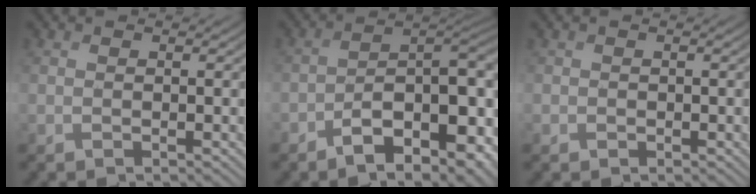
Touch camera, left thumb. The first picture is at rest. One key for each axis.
{"total": 14.0, "fx": -6.8, "fy": 6.0, "fz": 10.7, "tx": -0.146, "ty": -0.015, "tz": -0.108}
{"total": 0.9, "fx": -0.1, "fy": 0.9, "fz": 0.0, "tx": 0.004, "ty": -0.005, "tz": -0.006}